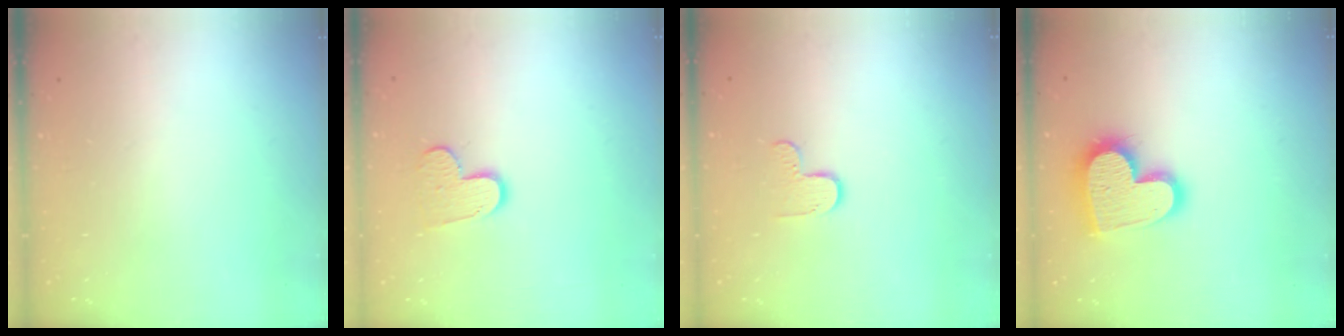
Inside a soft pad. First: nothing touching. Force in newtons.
{"total": 9.1, "press": 9.1, "slide": 0.7}
{"total": 4.7, "press": 4.7, "slide": 0.4}
{"total": 16.7, "press": 16.7, "slide": 1.0}